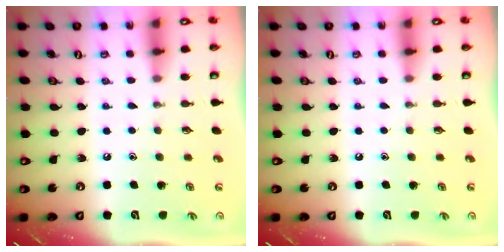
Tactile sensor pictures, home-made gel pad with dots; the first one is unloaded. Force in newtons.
{"total": 0.0}